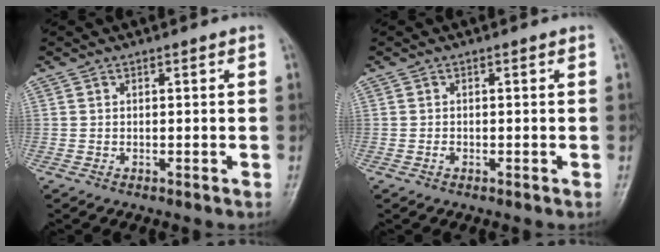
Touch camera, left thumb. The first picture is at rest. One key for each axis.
{"total": 0.7, "fx": -0.3, "fy": 0.5, "fz": 0.4, "tx": -0.005, "ty": 0.000, "tz": -0.007}